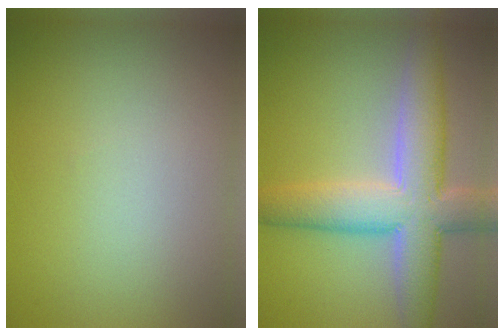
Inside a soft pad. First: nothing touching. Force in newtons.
{"total": 8.3, "press": 8.3, "slide": 0.8}